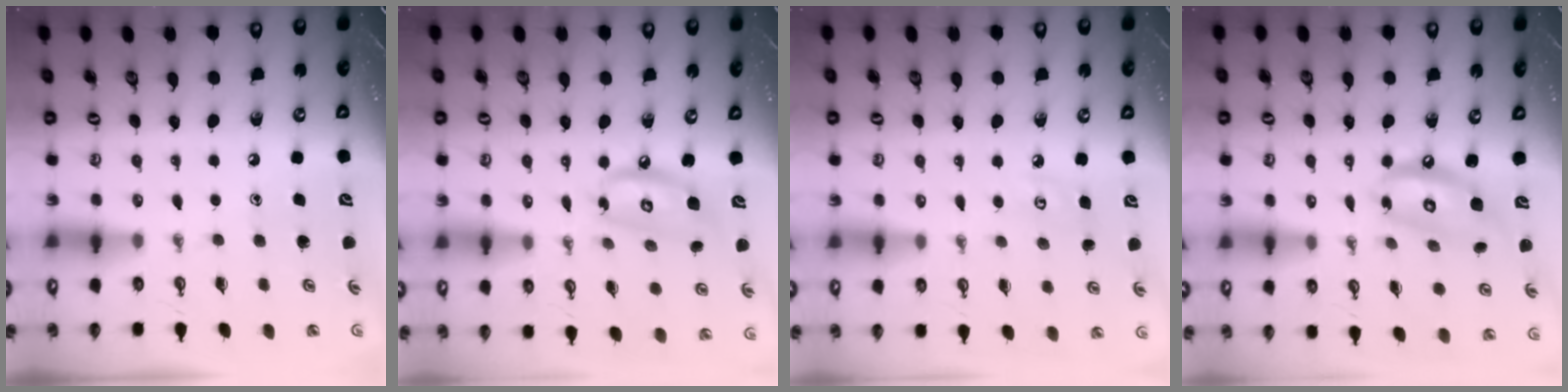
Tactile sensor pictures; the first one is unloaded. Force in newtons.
{"total": 9.9, "press": 9.8, "slide": 1.0}
{"total": 5.5, "press": 5.5, "slide": 0.6}
{"total": 11.8, "press": 11.8, "slide": 1.2}